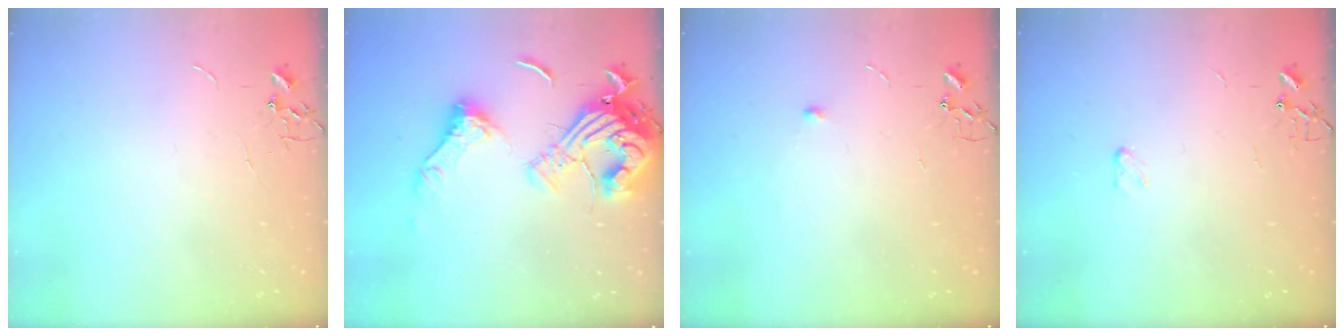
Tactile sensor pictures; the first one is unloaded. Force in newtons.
{"total": 18.3, "press": 18.2, "slide": 1.9}
{"total": 3.8, "press": 3.7, "slide": 0.6}
{"total": 2.9, "press": 2.8, "slide": 0.4}